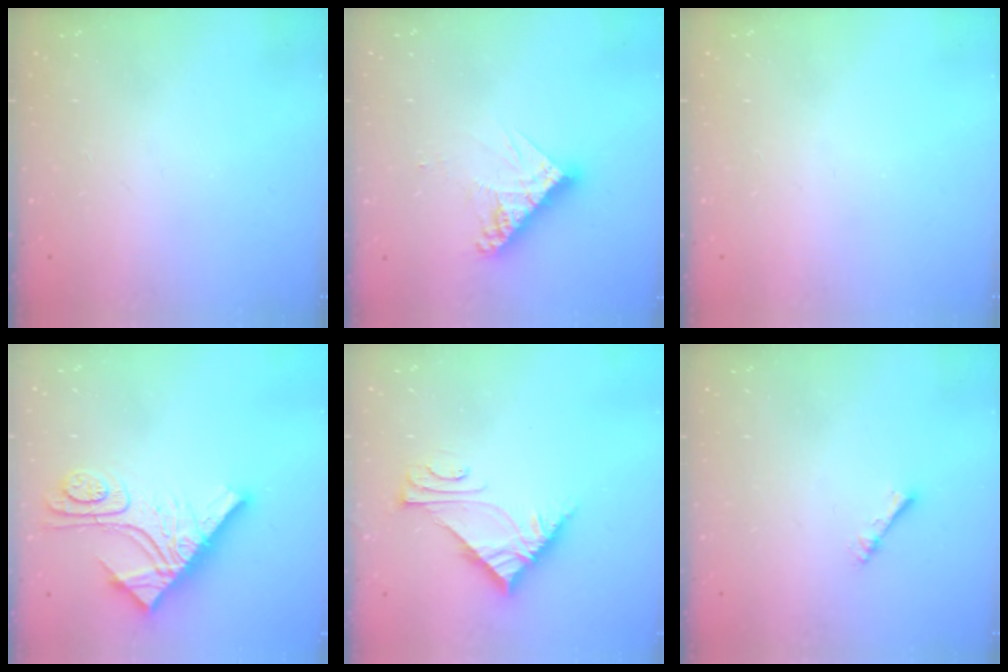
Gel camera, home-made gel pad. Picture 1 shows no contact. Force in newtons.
{"total": 10.7, "press": 10.6, "slide": 1.0}
{"total": 0.0}
{"total": 13.7, "press": 13.6, "slide": 1.2}
{"total": 6.5, "press": 6.5, "slide": 0.7}
{"total": 1.7, "press": 1.7, "slide": 0.2}